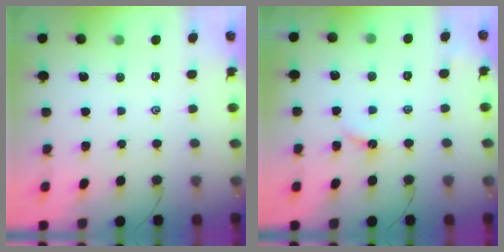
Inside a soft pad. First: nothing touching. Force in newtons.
{"total": 2.9, "press": 2.9, "slide": 0.2}